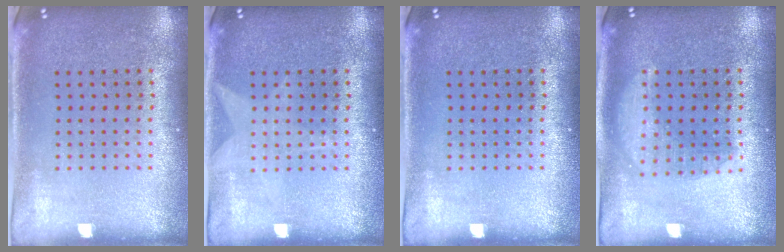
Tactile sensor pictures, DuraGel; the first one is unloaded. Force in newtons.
{"total": 1.0, "press": 1.0, "slide": 0.1}
{"total": 0.0}
{"total": 1.3, "press": 1.3, "slide": 0.2}